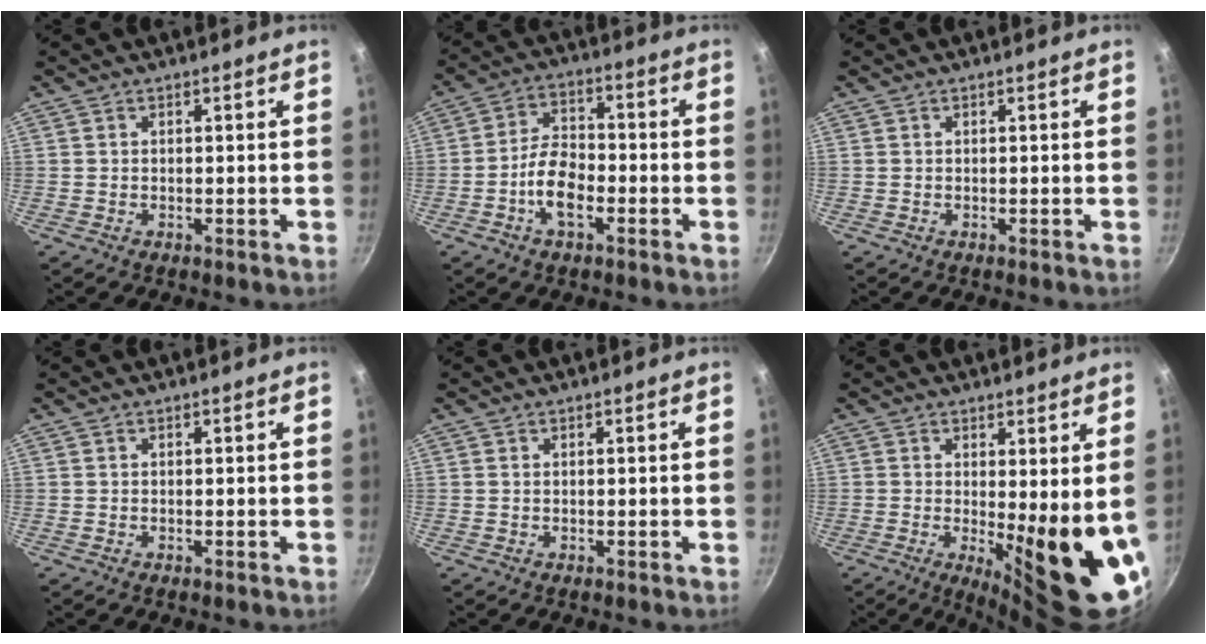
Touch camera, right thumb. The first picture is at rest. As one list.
[{"total": 8.5, "force": [-3.1, 4.5, 6.6], "torque": [-0.109, 0.034, -0.063]}, {"total": 0.0}, {"total": 0.0}, {"total": 0.0}, {"total": 13.1, "force": [-0.3, 3.2, 12.7], "torque": [-0.145, -0.032, 0.006]}]